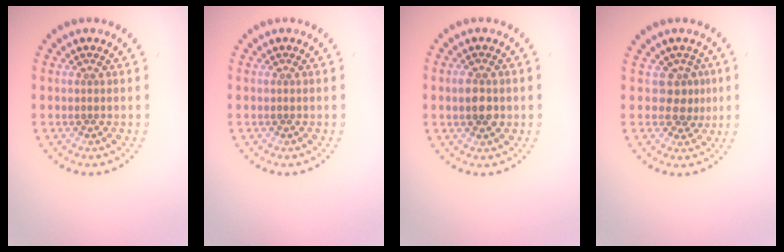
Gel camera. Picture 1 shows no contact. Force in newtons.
{"total": 0.0}
{"total": 2.2, "press": 2.2, "slide": 0.2}
{"total": 2.2, "press": 1.6, "slide": 1.6}